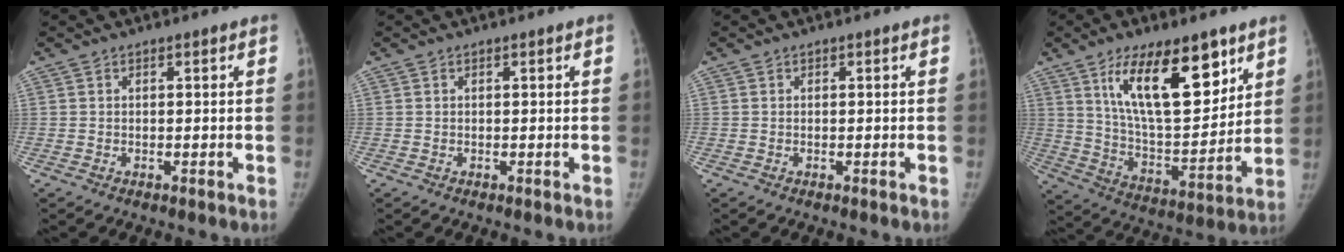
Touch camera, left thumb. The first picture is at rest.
{"total": 0.0}
{"total": 0.0}
{"total": 20.4, "force": [10.6, 8.2, 15.4], "torque": [-0.204, -0.058, 0.192]}